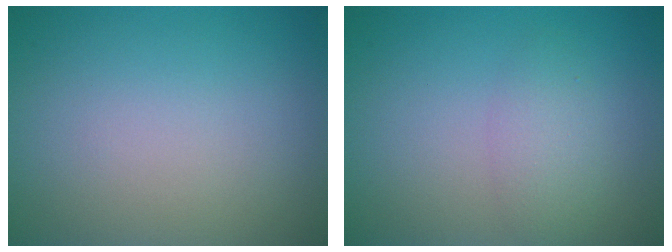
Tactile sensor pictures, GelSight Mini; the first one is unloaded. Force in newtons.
{"total": 2.3, "press": 2.3, "slide": 0.1}